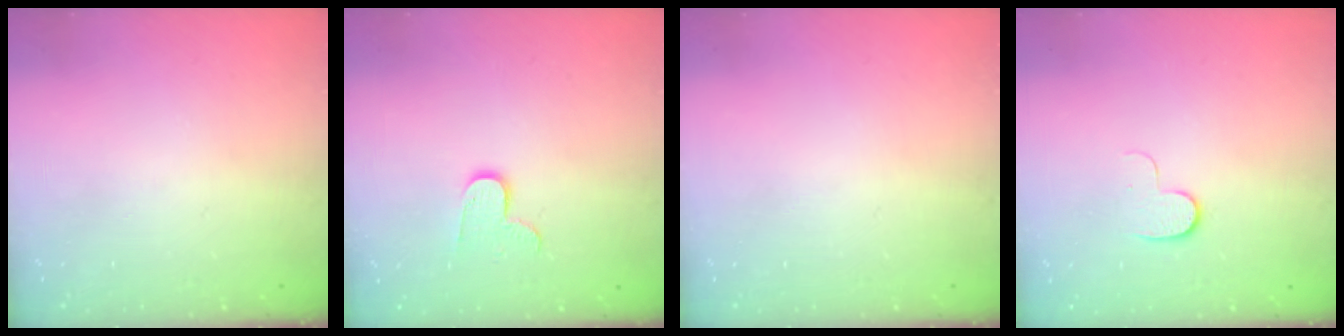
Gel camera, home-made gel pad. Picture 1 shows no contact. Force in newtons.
{"total": 7.6, "press": 7.6, "slide": 0.5}
{"total": 0.0}
{"total": 5.5, "press": 5.4, "slide": 0.8}